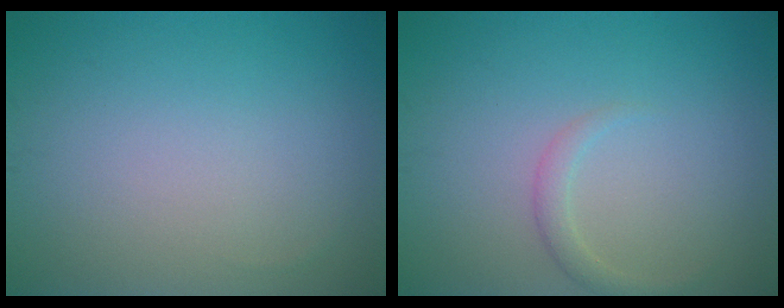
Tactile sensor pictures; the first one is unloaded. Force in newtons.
{"total": 1.4, "press": 1.4, "slide": 0.1}